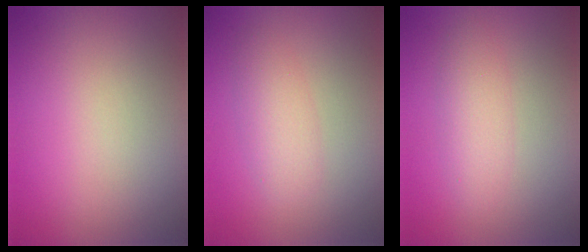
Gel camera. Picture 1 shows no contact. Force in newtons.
{"total": 2.4, "press": 2.4, "slide": 0.0}
{"total": 2.3, "press": 2.3, "slide": 0.1}